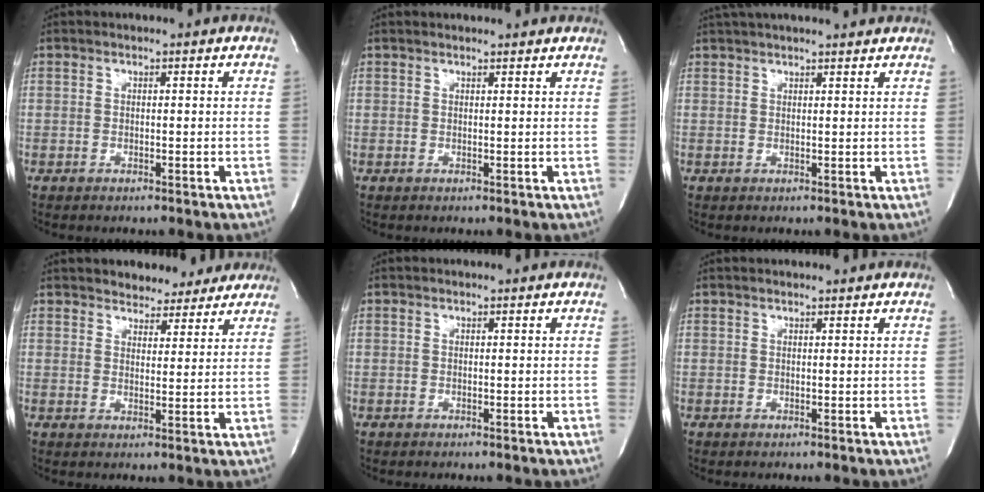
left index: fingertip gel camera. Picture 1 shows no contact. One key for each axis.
{"total": 3.6, "fx": 3.5, "fy": 0.4, "fz": 0.8, "tx": -0.014, "ty": 0.013, "tz": 0.037}
{"total": 10.1, "fx": 9.2, "fy": 1.0, "fz": 4.0, "tx": -0.063, "ty": 0.027, "tz": 0.126}
{"total": 8.2, "fx": 7.2, "fy": 3.3, "fz": 1.8, "tx": -0.009, "ty": 0.007, "tz": 0.086}
{"total": 0.0}
{"total": 1.6, "fx": 1.5, "fy": 0.0, "fz": 0.3, "tx": -0.010, "ty": 0.010, "tz": 0.022}